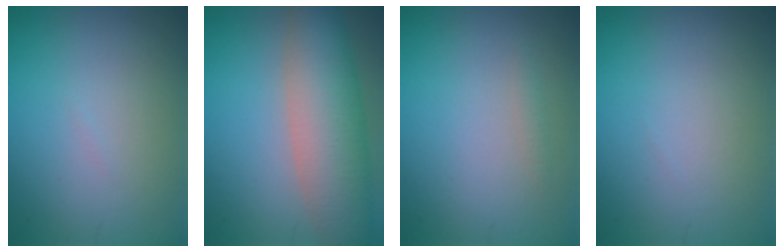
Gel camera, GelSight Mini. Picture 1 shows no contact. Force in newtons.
{"total": 8.2, "press": 8.2, "slide": 0.3}
{"total": 0.6, "press": 0.6, "slide": 0.0}
{"total": 0.0}